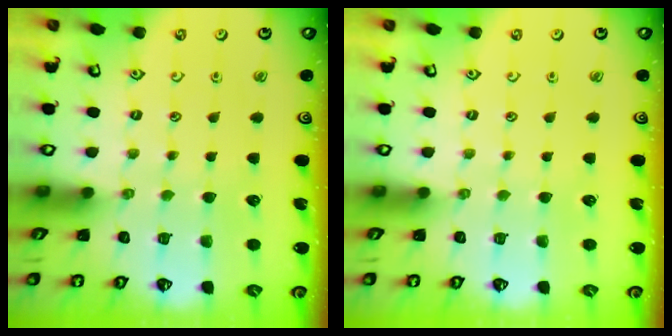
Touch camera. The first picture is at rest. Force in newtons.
{"total": 0.0}